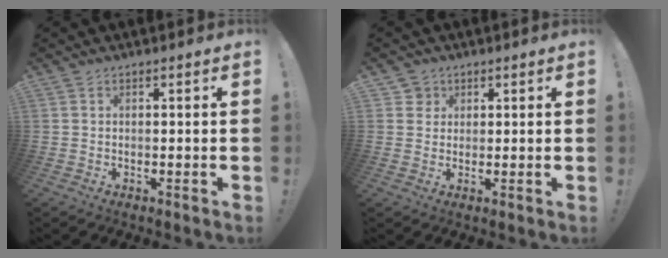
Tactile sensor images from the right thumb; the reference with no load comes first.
{"total": 3.2, "force": [1.5, 2.8, 0.5], "torque": [-0.012, -0.002, 0.027]}